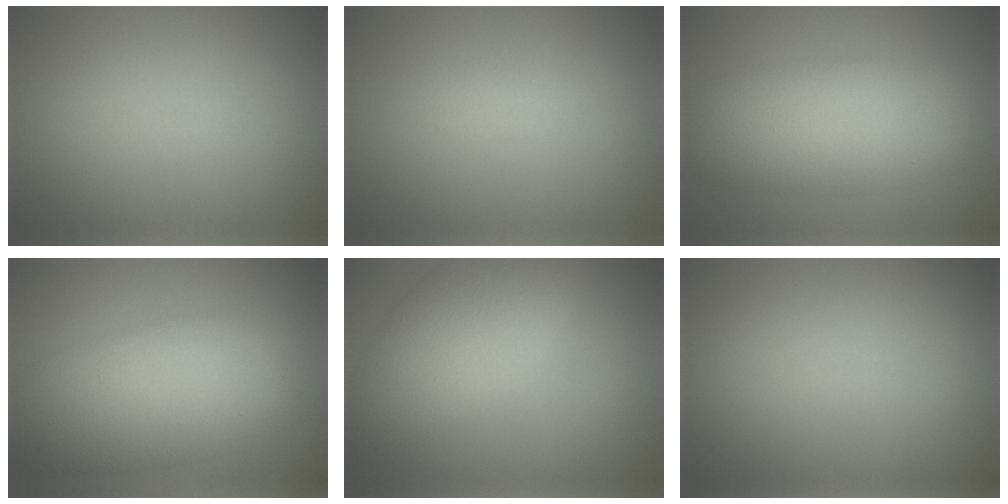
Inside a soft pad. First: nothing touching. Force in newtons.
{"total": 0.9, "press": 0.9, "slide": 0.0}
{"total": 7.2, "press": 7.2, "slide": 0.2}
{"total": 9.2, "press": 9.2, "slide": 0.1}
{"total": 6.5, "press": 6.5, "slide": 0.3}
{"total": 0.0}